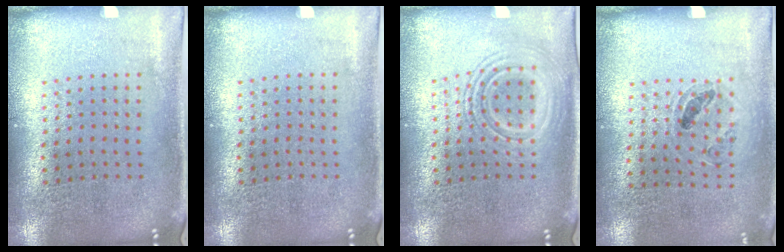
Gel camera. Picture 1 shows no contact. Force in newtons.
{"total": 0.0}
{"total": 2.5, "press": 2.4, "slide": 0.4}
{"total": 0.9, "press": 0.9, "slide": 0.3}